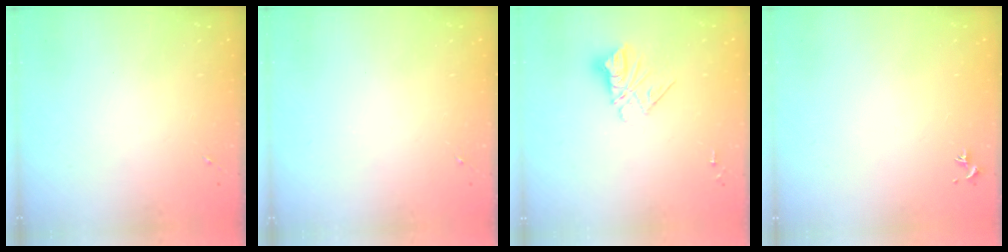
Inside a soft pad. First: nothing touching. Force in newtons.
{"total": 0.0}
{"total": 9.8, "press": 9.7, "slide": 0.8}
{"total": 0.8, "press": 0.7, "slide": 0.3}